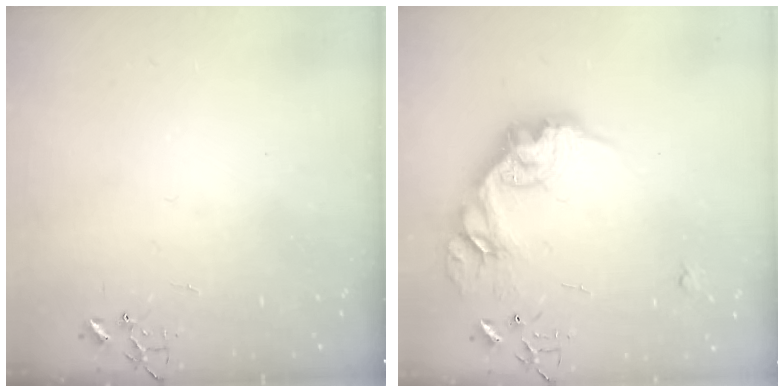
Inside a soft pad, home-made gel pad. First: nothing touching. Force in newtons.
{"total": 19.2, "press": 19.2, "slide": 0.8}